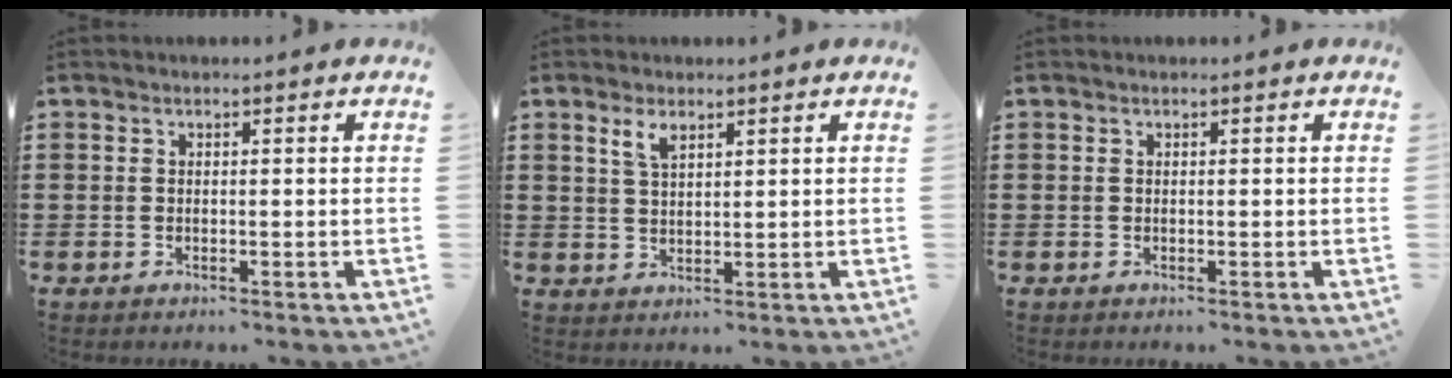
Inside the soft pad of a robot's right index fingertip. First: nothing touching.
{"total": 2.8, "force": [1.8, 1.1, 1.8], "torque": [-0.040, 0.005, 0.032]}
{"total": 0.0}